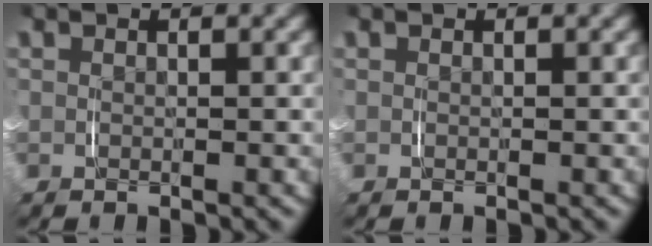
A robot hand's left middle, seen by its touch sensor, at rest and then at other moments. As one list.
[{"total": 0.0}]